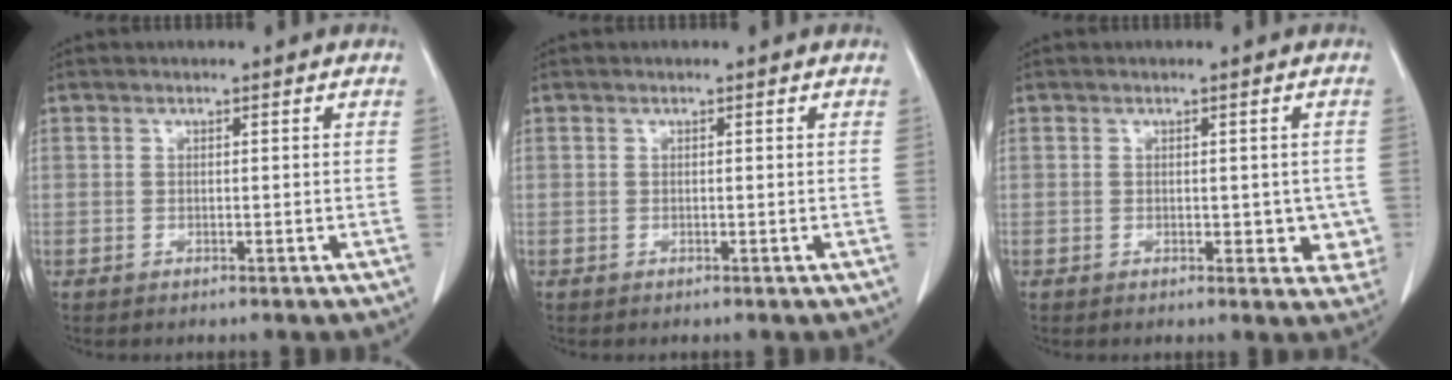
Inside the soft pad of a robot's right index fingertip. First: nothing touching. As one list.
[{"total": 0.0}, {"total": 4.4, "force": [-0.3, 2.6, 3.5], "torque": [-0.020, 0.003, 0.000]}]